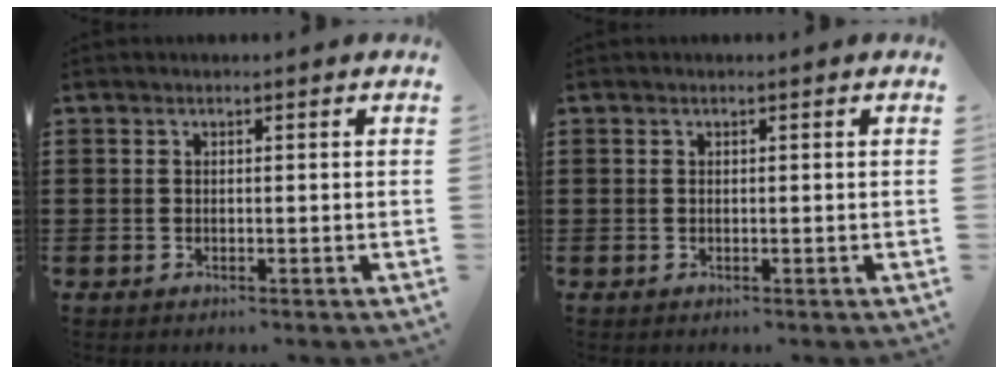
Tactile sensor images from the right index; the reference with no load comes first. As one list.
[{"total": 0.0}]